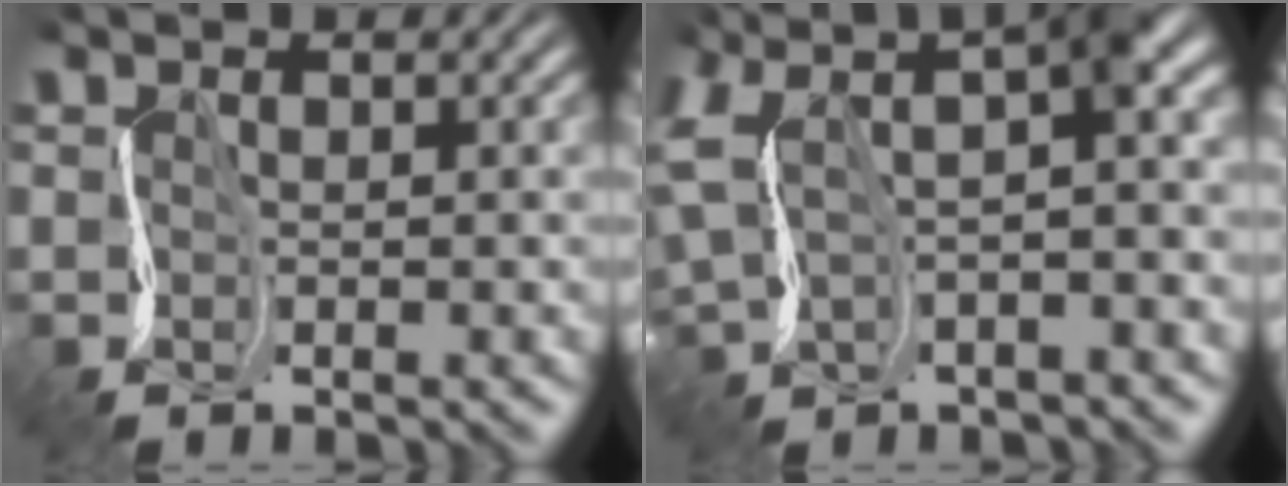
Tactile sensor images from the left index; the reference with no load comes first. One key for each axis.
{"total": 9.0, "fx": 2.3, "fy": 3.6, "fz": 7.8, "tx": -0.178, "ty": -0.003, "tz": 0.041}